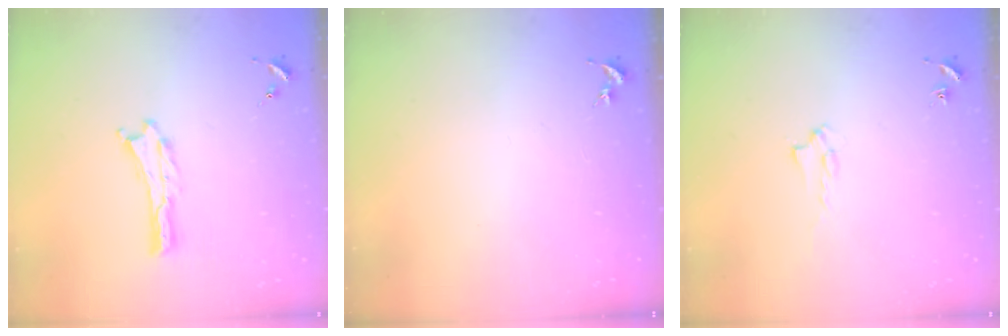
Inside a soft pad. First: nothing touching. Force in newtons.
{"total": 0.0}
{"total": 1.4, "press": 1.4, "slide": 0.2}